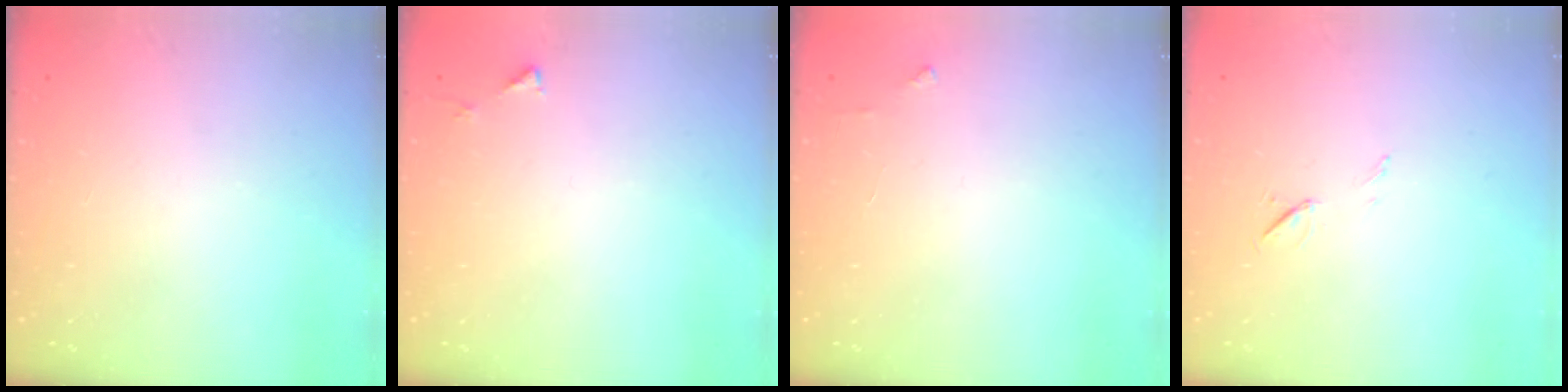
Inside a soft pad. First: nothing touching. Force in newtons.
{"total": 3.5, "press": 3.5, "slide": 0.3}
{"total": 2.6, "press": 2.6, "slide": 0.2}
{"total": 5.0, "press": 4.6, "slide": 1.9}